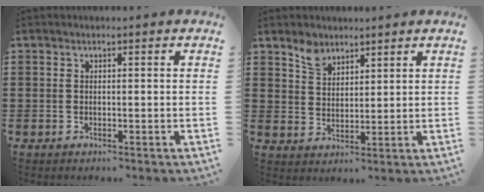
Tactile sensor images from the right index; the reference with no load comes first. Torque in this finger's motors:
{"motor_torque": [0.00, 0.00, 0.02, 0.03]}